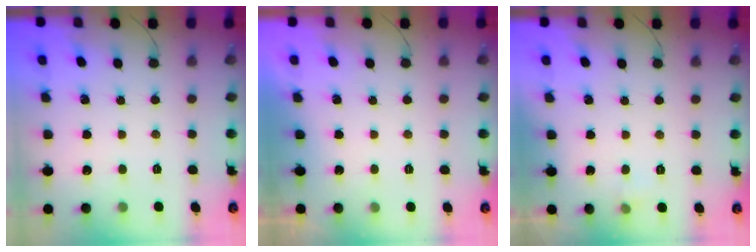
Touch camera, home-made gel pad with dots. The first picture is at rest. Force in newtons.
{"total": 0.0}
{"total": 3.2, "press": 3.0, "slide": 1.1}